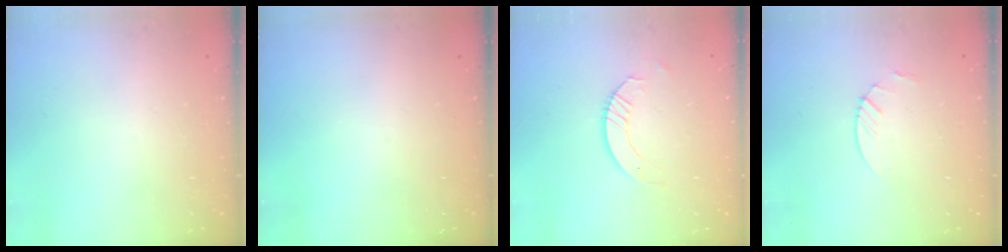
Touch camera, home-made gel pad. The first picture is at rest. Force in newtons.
{"total": 0.0}
{"total": 3.8, "press": 3.8, "slide": 0.4}
{"total": 3.0, "press": 3.0, "slide": 0.3}